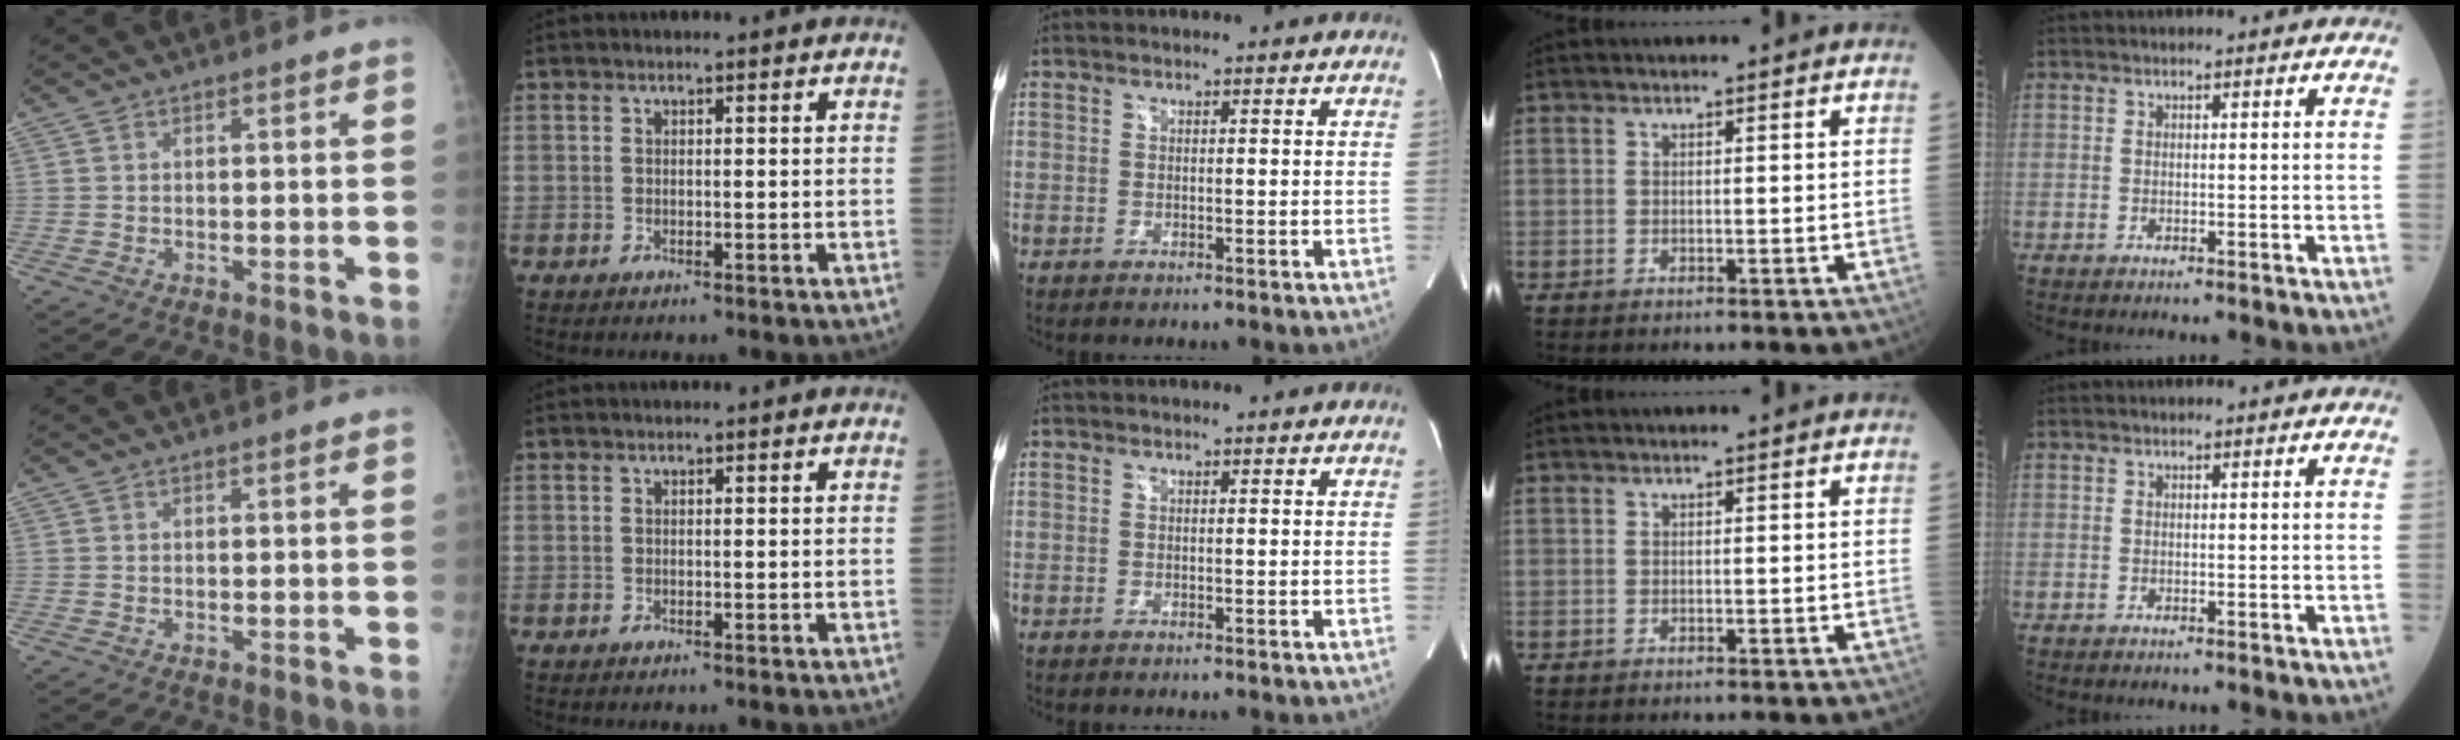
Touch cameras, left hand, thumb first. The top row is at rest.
{}